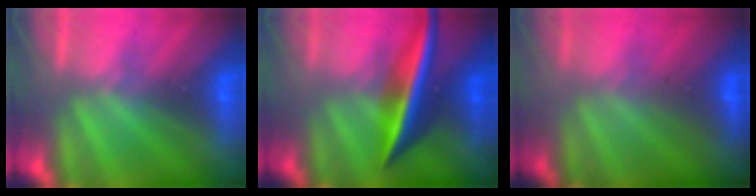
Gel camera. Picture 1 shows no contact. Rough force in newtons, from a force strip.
{"total": 2.5}
{"total": 2.4}